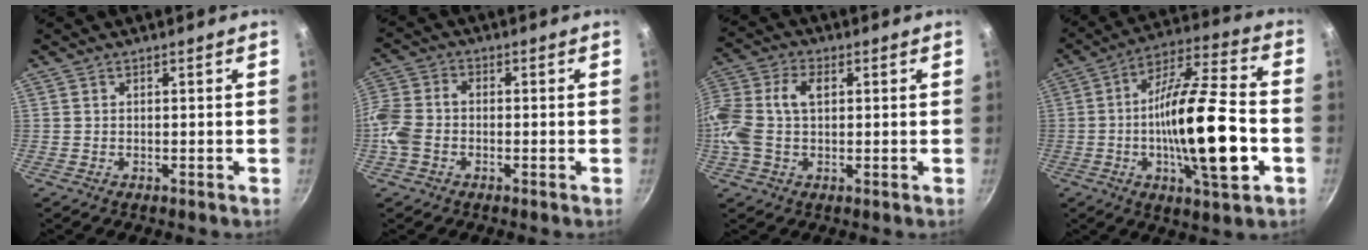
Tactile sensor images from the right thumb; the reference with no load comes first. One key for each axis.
{"total": 8.5, "fx": -2.5, "fy": 6.1, "fz": 5.3, "tx": -0.116, "ty": 0.023, "tz": -0.069}
{"total": 12.9, "fx": 1.1, "fy": 8.2, "fz": 9.8, "tx": -0.206, "ty": 0.023, "tz": 0.005}
{"total": 21.9, "fx": -4.3, "fy": 6.1, "fz": 20.6, "tx": -0.343, "ty": 0.030, "tz": -0.079}